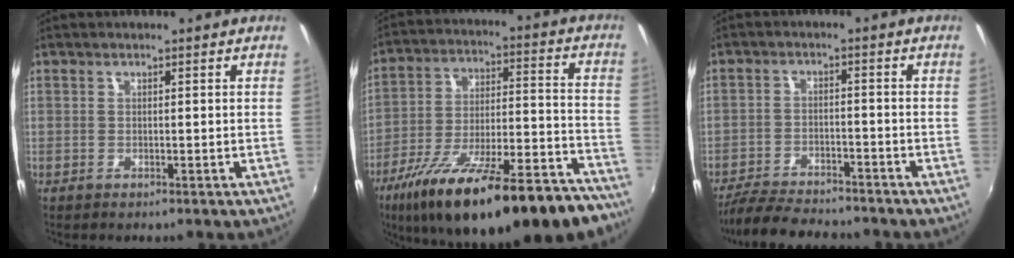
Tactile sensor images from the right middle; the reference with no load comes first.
{"total": 29.8, "force": [-22.1, 8.4, 18.2], "torque": [-0.286, -0.041, -0.317]}
{"total": 12.2, "force": [-10.8, 2.8, 4.8], "torque": [-0.122, -0.017, -0.174]}